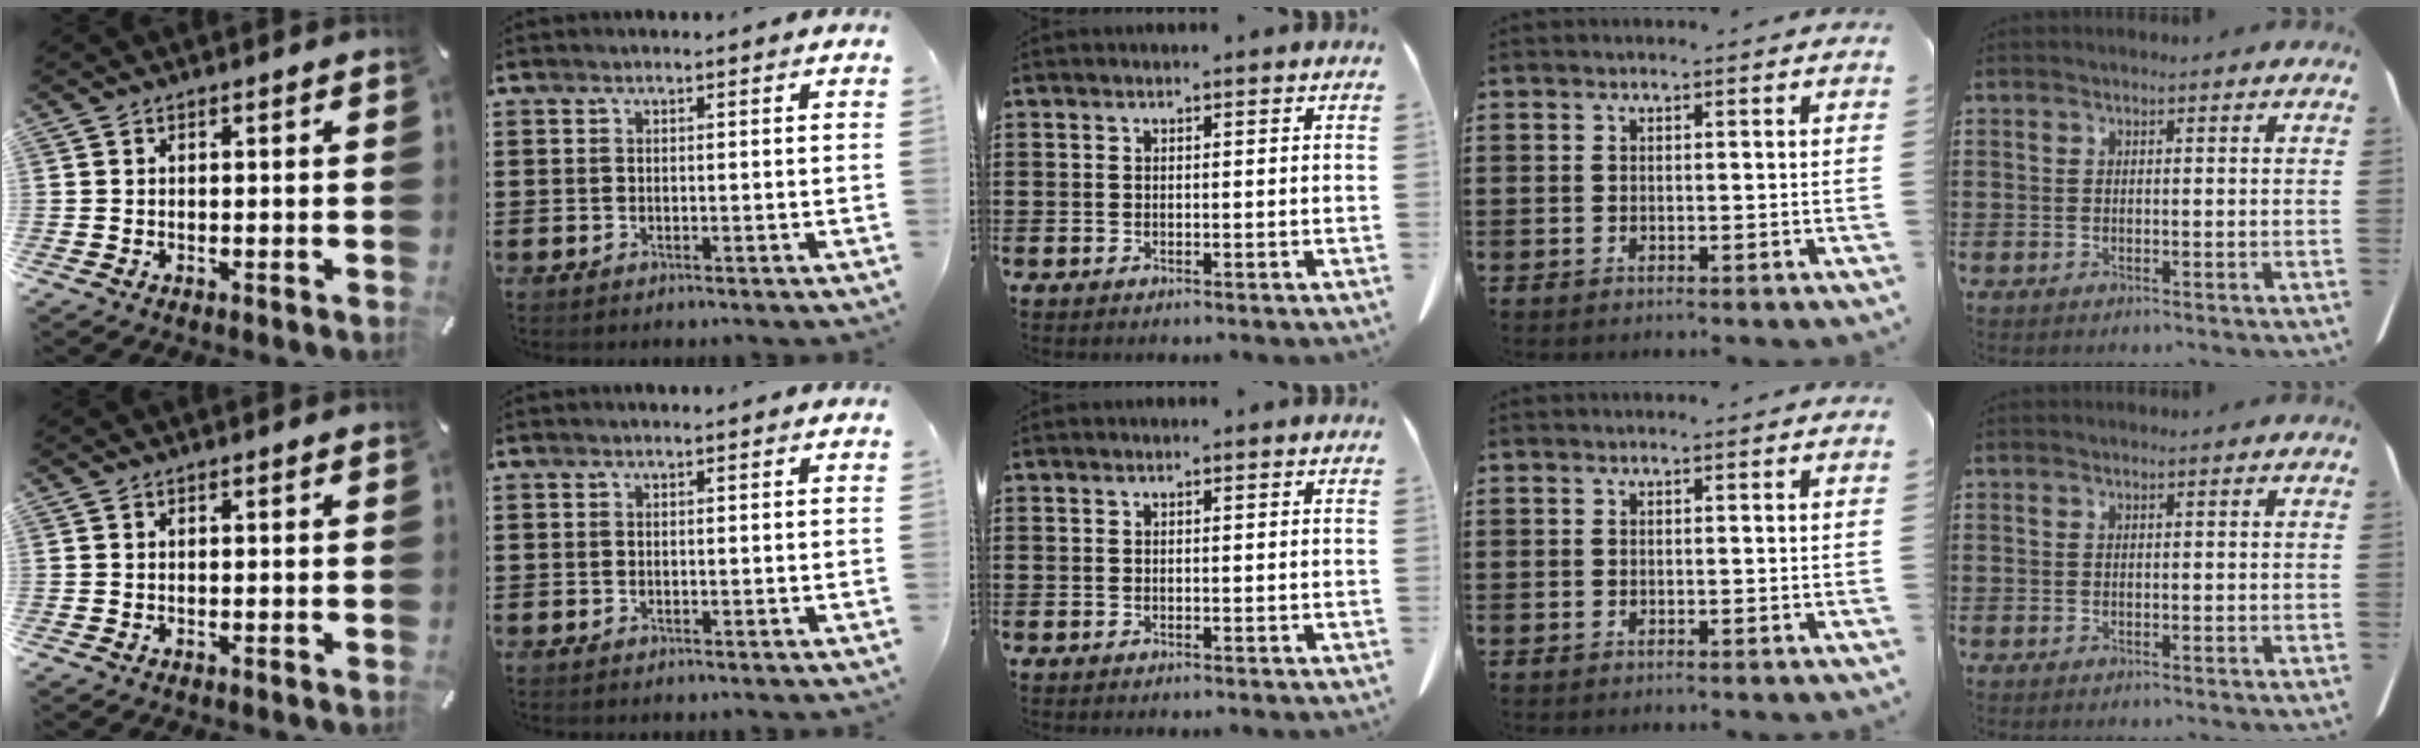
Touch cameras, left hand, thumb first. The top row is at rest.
{}